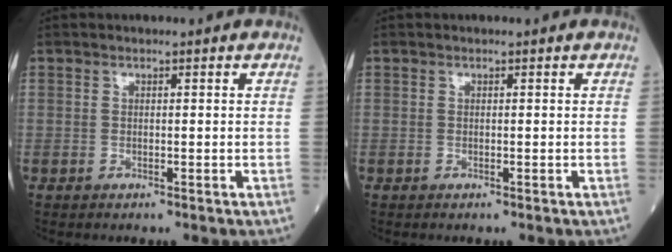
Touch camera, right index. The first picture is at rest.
{"total": 0.0}